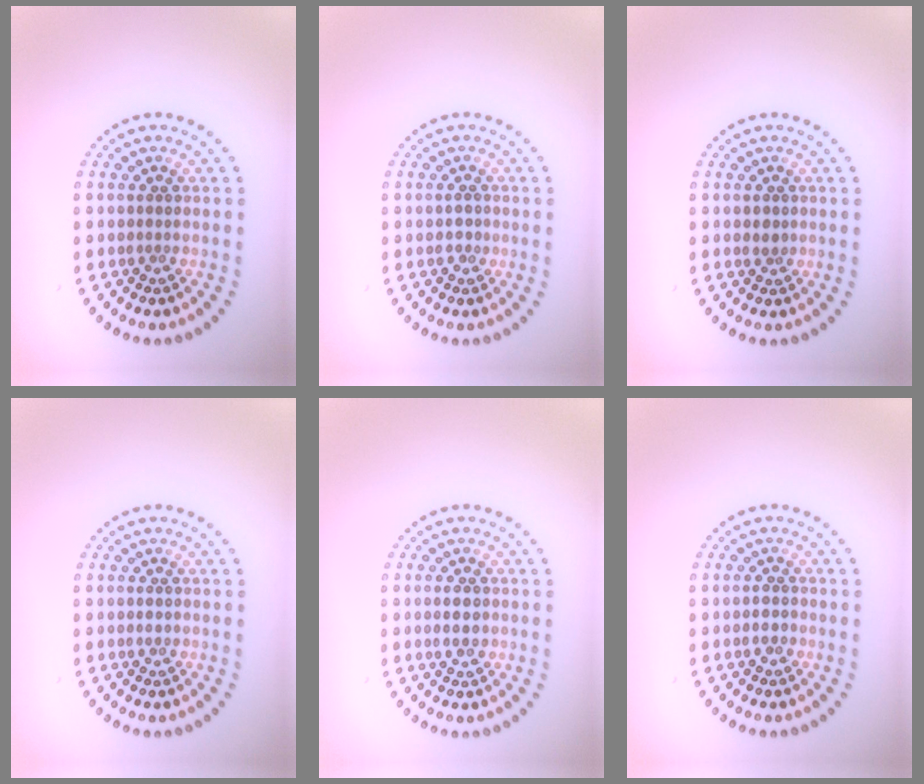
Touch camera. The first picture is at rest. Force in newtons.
{"total": 1.0, "press": 0.9, "slide": 0.3}
{"total": 0.9, "press": 0.8, "slide": 0.3}
{"total": 0.6, "press": 0.6, "slide": 0.1}
{"total": 2.0, "press": 2.0, "slide": 0.1}
{"total": 1.1, "press": 1.0, "slide": 0.5}